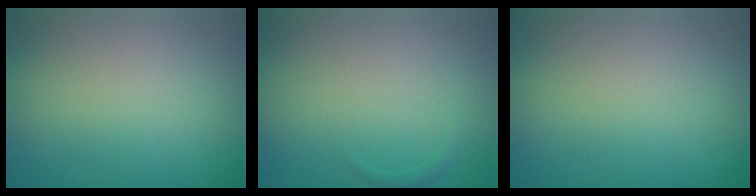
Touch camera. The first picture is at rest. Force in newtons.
{"total": 0.6, "press": 0.6, "slide": 0.1}
{"total": 0.0}